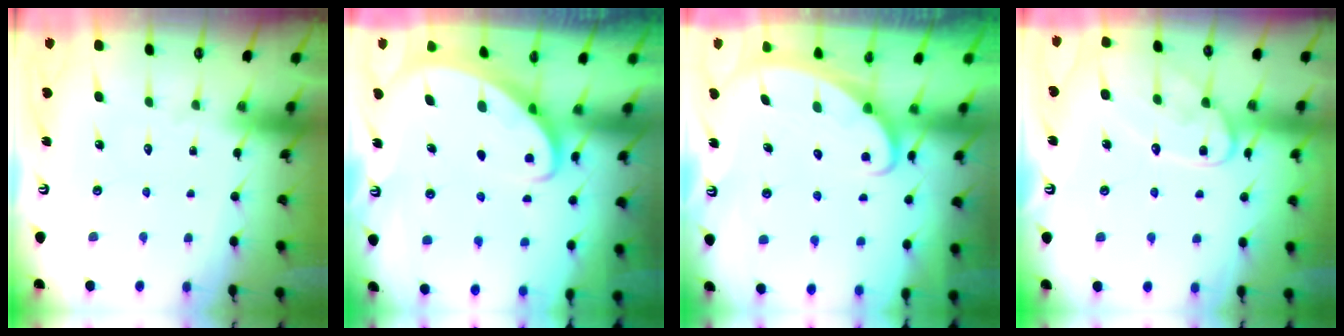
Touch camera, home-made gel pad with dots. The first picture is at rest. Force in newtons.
{"total": 2.4, "press": 2.4, "slide": 0.3}
{"total": 2.5, "press": 2.5, "slide": 0.3}
{"total": 13.1, "press": 13.1, "slide": 1.0}